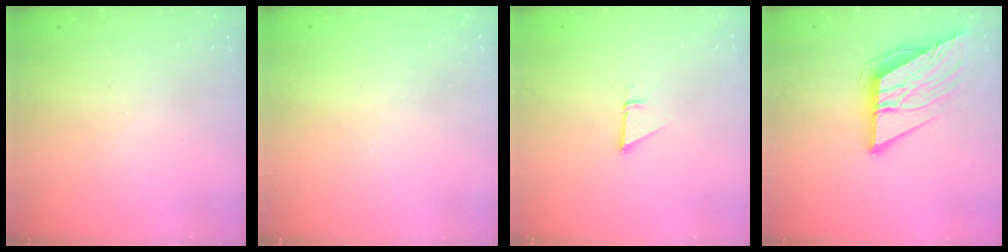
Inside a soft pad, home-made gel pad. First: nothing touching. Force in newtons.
{"total": 1.6, "press": 1.6, "slide": 0.0}
{"total": 2.3, "press": 2.3, "slide": 0.1}
{"total": 11.3, "press": 11.2, "slide": 1.5}